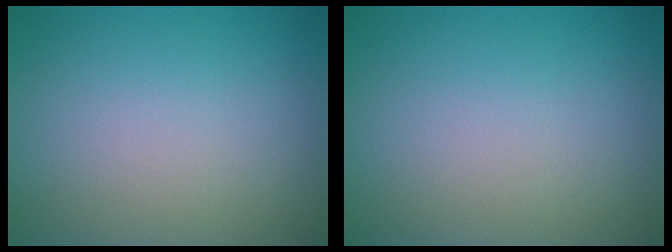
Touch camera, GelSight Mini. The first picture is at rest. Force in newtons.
{"total": 0.0}